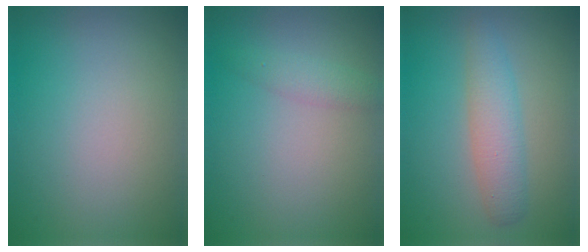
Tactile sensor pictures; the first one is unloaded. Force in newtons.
{"total": 1.6, "press": 1.6, "slide": 0.1}
{"total": 3.2, "press": 3.2, "slide": 0.1}